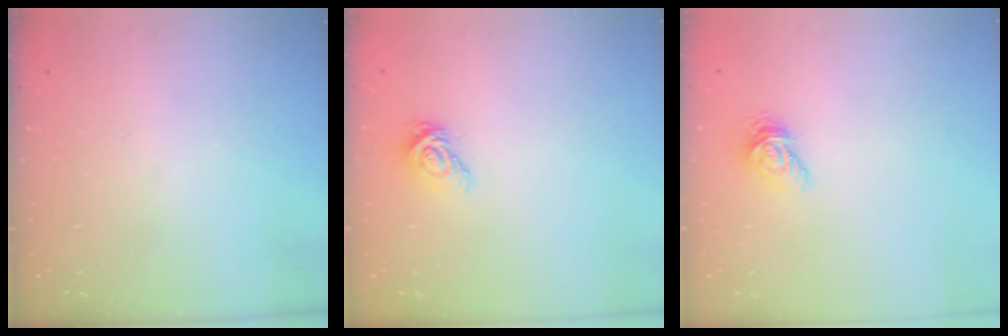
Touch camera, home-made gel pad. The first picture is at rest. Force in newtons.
{"total": 8.1, "press": 8.1, "slide": 0.4}
{"total": 6.4, "press": 6.4, "slide": 0.3}